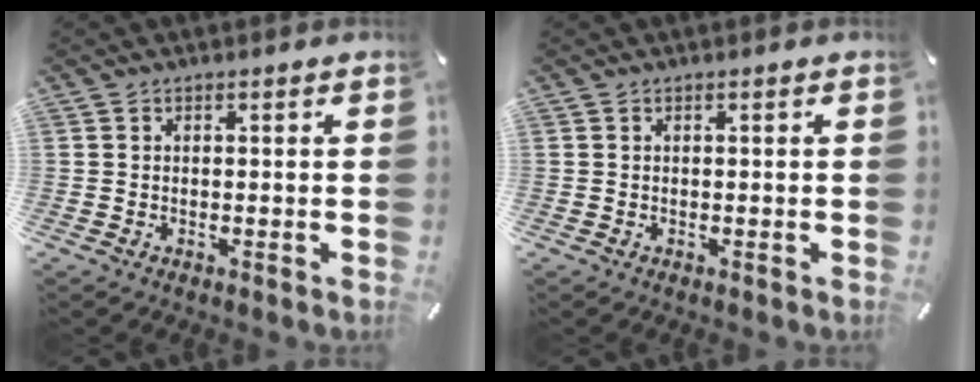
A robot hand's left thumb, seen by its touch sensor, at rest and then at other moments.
{"total": 0.0}